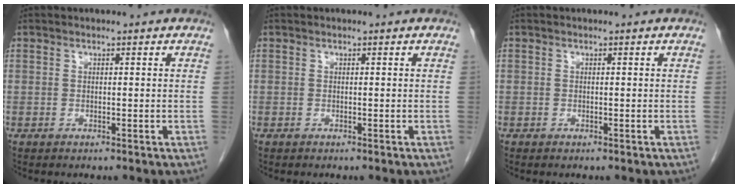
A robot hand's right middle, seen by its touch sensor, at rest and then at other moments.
{"total": 0.0}
{"total": 0.0}